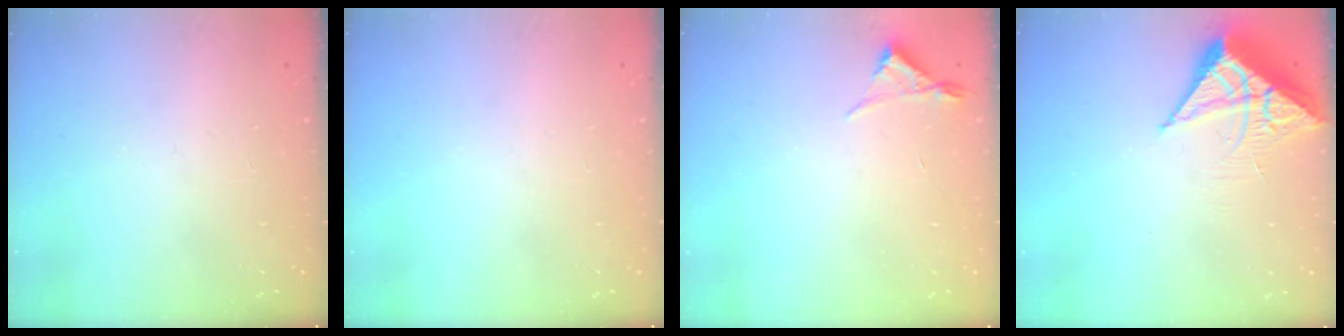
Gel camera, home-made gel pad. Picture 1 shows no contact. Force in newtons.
{"total": 0.0}
{"total": 4.2, "press": 4.1, "slide": 0.5}
{"total": 7.7, "press": 7.7, "slide": 0.5}